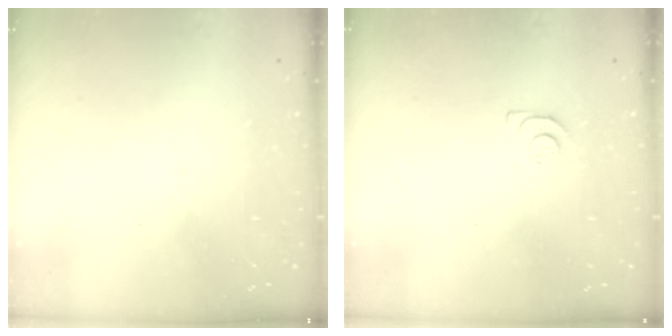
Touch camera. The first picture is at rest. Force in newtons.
{"total": 7.4, "press": 7.4, "slide": 0.5}